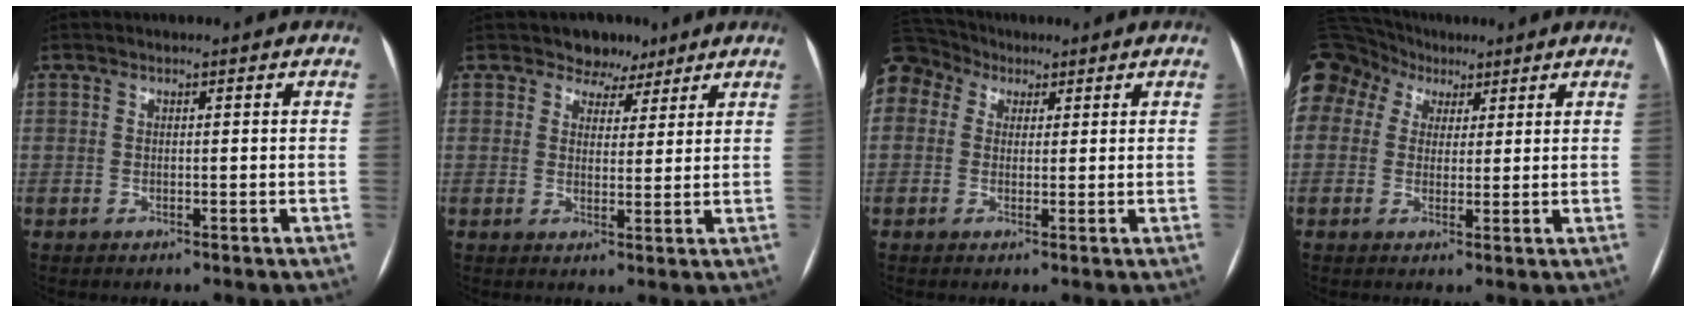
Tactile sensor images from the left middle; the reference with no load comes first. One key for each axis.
{"total": 4.6, "fx": 3.4, "fy": 3.0, "fz": 0.6, "tx": 0.001, "ty": 0.004, "tz": 0.049}
{"total": 10.0, "fx": 5.3, "fy": 7.8, "fz": 3.4, "tx": -0.100, "ty": 0.061, "tz": 0.102}
{"total": 19.5, "fx": 9.6, "fy": 15.2, "fz": 7.3, "tx": -0.244, "ty": 0.104, "tz": 0.190}